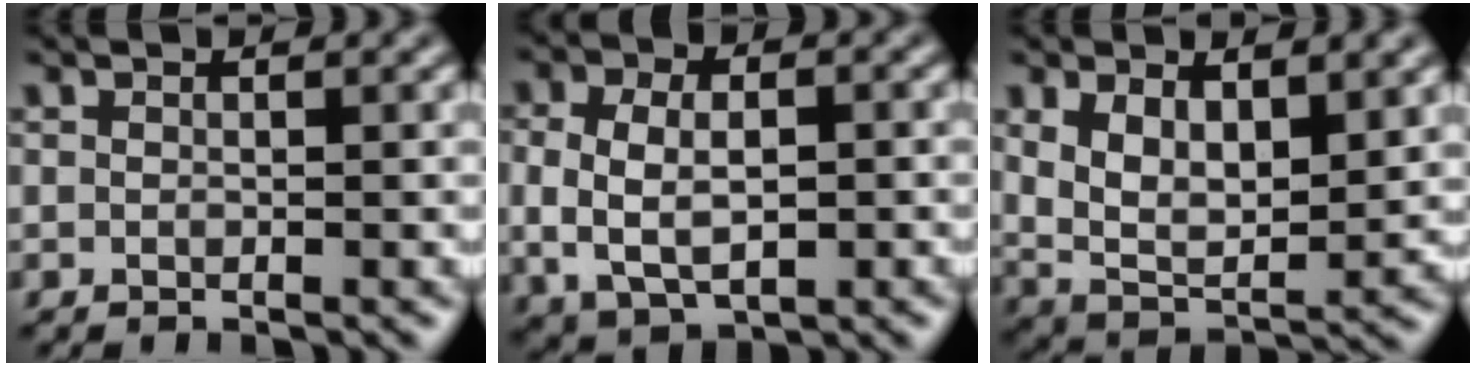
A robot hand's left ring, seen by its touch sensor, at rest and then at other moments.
{"total": 6.3, "force": [-0.5, 4.1, 4.7], "torque": [-0.086, -0.002, 0.002]}
{"total": 6.1, "force": [1.9, 3.0, 5.0], "torque": [-0.102, -0.014, 0.042]}